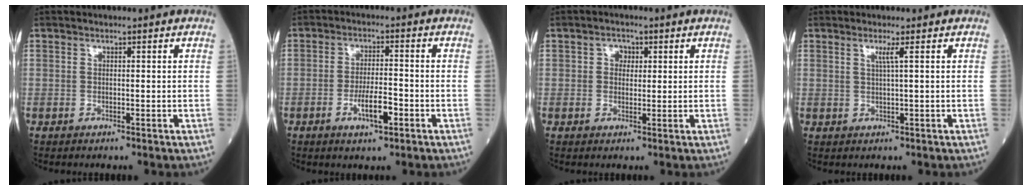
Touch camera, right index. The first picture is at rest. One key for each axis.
{"total": 5.3, "fx": -2.2, "fy": 1.0, "fz": 4.7, "tx": -0.088, "ty": -0.002, "tz": -0.039}
{"total": 2.2, "fx": 0.6, "fy": 1.7, "fz": 1.2, "tx": -0.016, "ty": 0.006, "tz": 0.007}
{"total": 1.6, "fx": 0.6, "fy": -0.6, "fz": 1.4, "tx": -0.029, "ty": -0.004, "tz": 0.013}